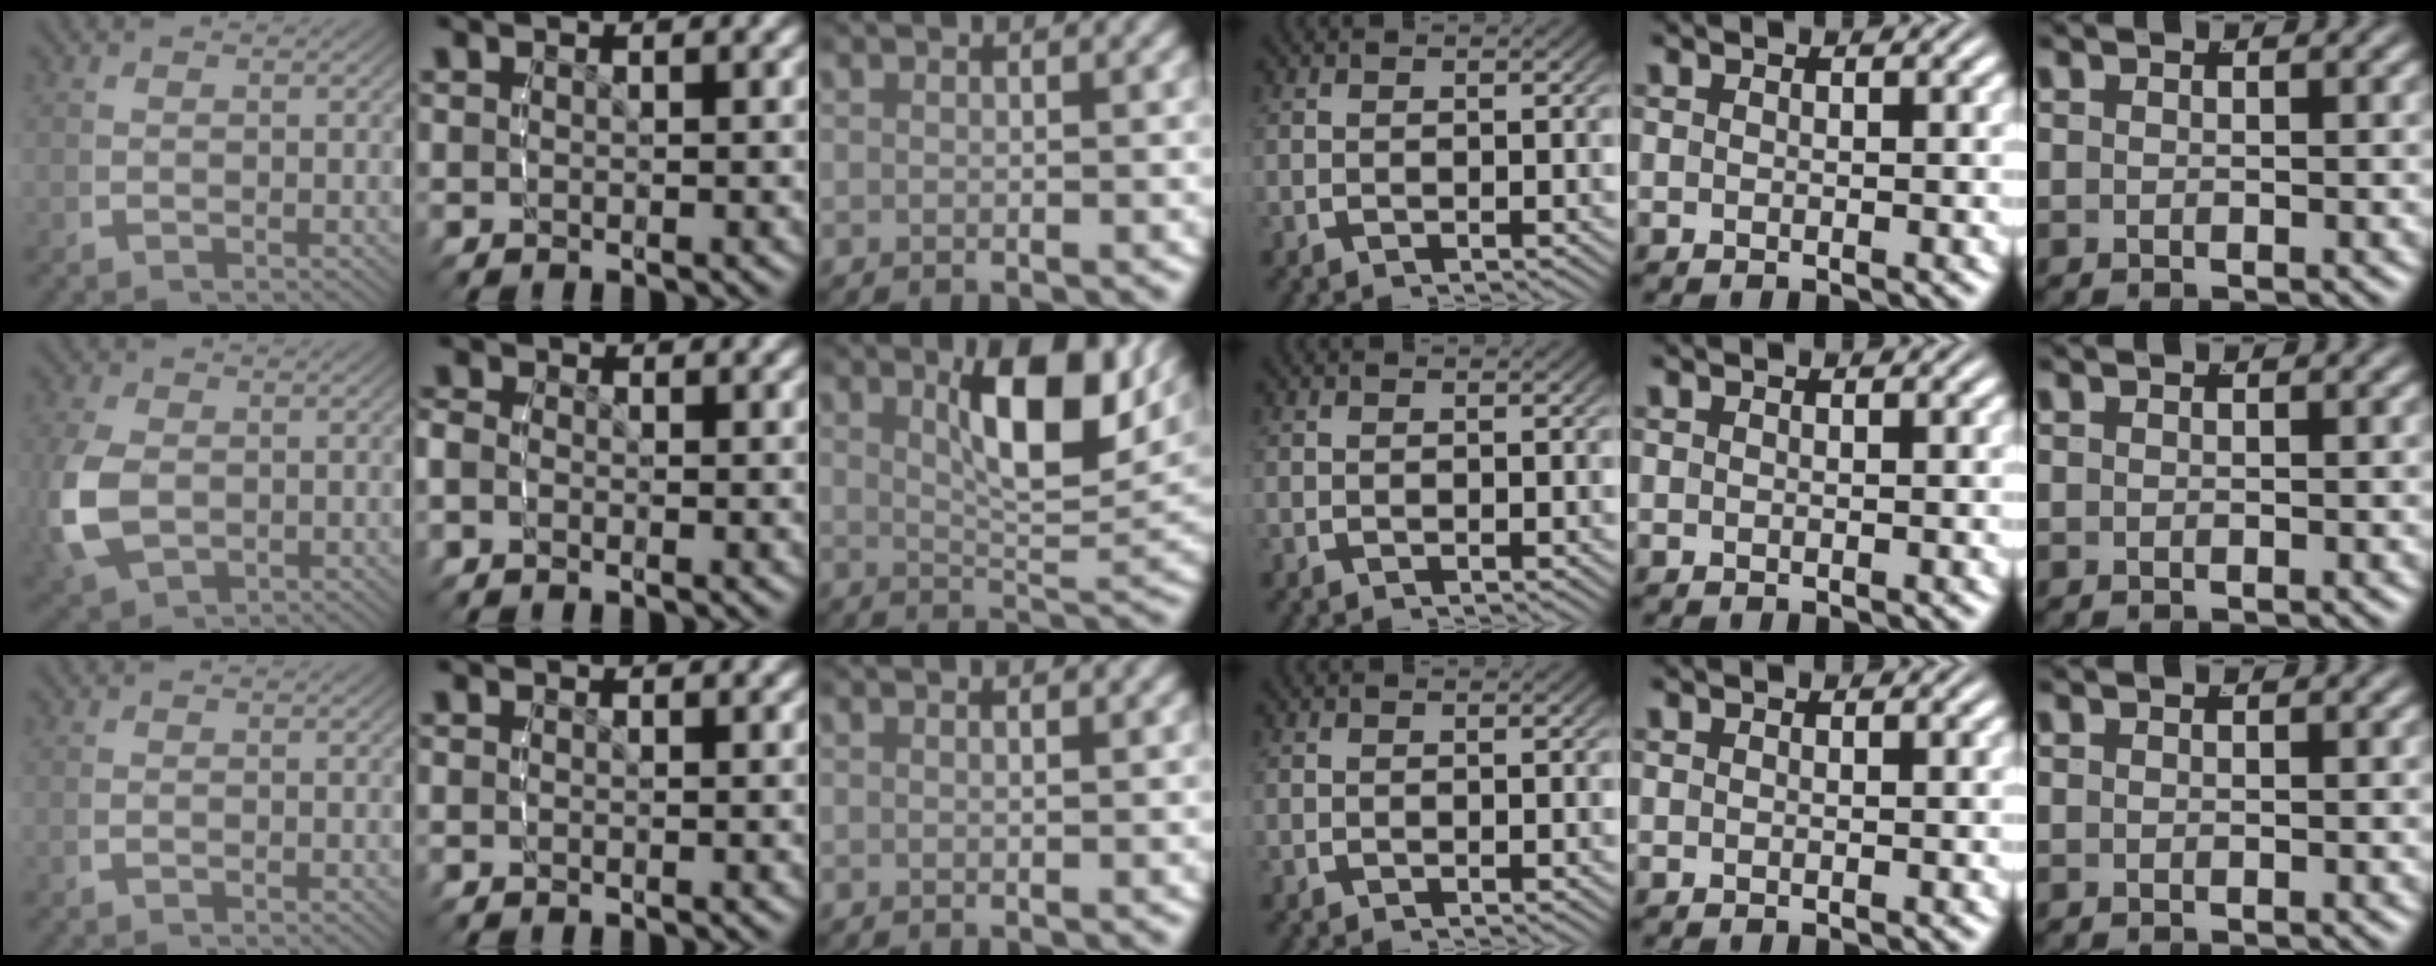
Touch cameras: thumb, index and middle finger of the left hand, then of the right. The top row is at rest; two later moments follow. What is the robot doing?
{"motion": "lift_and_place", "object": "glue stick"}